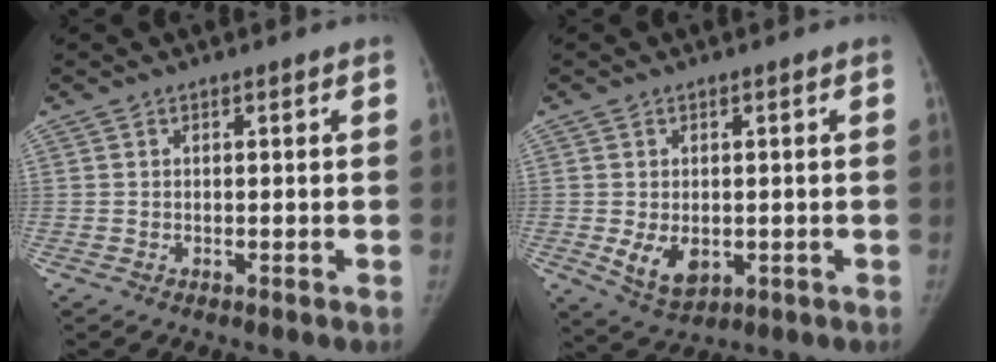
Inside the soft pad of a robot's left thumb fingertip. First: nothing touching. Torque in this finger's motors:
{"motor_torque": [0.19, 1.42, 0.32, -0.21, 0.11]}